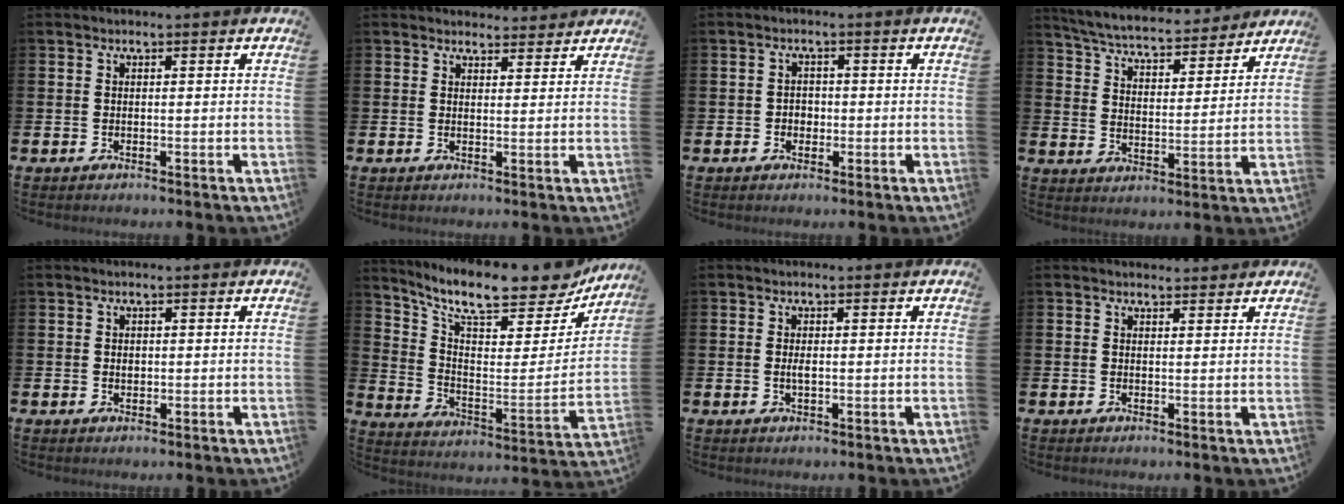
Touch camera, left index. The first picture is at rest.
{"total": 2.6, "force": [2.6, 0.6, -0.1], "torque": [0.006, -0.016, 0.046]}
{"total": 1.7, "force": [-0.4, 1.6, 0.6], "torque": [-0.005, 0.003, -0.013]}
{"total": 5.8, "force": [5.6, 0.7, 1.2], "torque": [-0.053, -0.042, 0.095]}
{"total": 0.7, "force": [0.2, 0.6, 0.4], "torque": [0.000, 0.001, 0.001]}
{"total": 10.8, "force": [9.4, 2.6, 4.5], "torque": [-0.111, -0.077, 0.158]}
{"total": 1.2, "force": [0.0, 0.4, 1.1], "torque": [-0.021, 0.002, -0.002]}
{"total": 1.7, "force": [1.6, 0.4, -0.1], "torque": [0.007, -0.006, 0.028]}